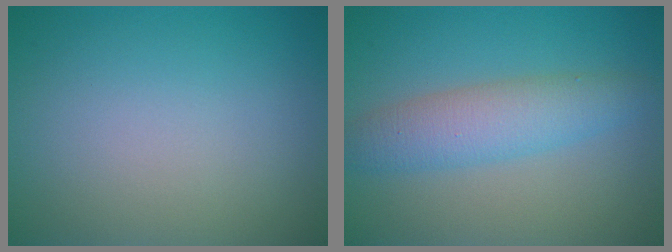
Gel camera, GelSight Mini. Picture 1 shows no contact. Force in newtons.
{"total": 4.2, "press": 4.2, "slide": 0.1}